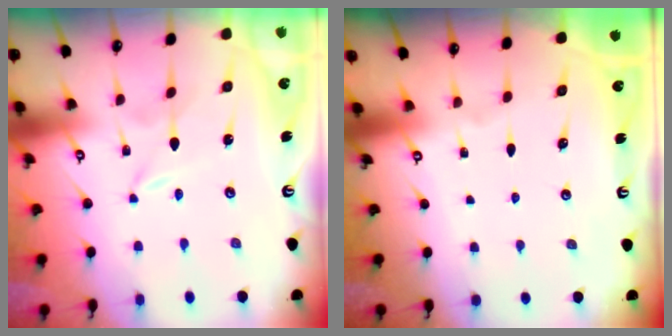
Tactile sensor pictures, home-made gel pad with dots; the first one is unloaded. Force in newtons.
{"total": 0.0}